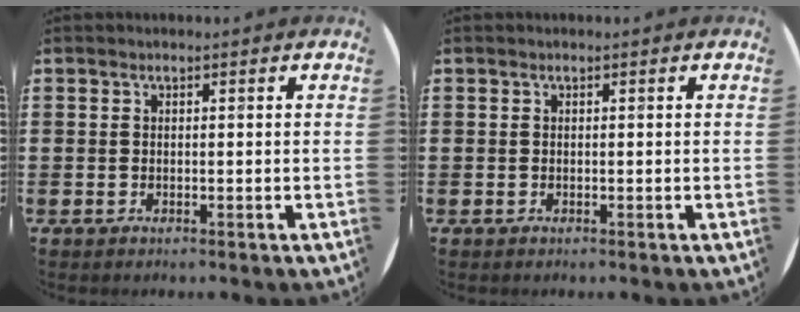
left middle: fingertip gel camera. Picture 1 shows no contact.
{"total": 0.0}